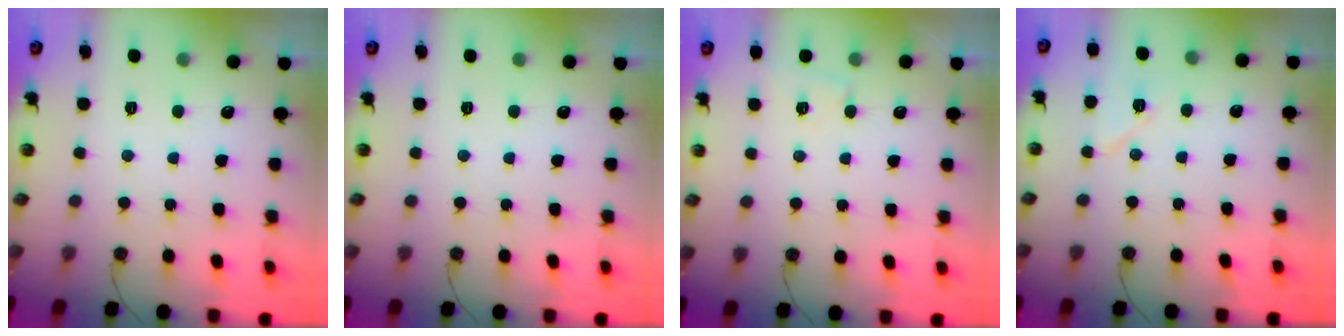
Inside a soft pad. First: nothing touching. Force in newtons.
{"total": 0.0}
{"total": 3.6, "press": 2.9, "slide": 2.1}
{"total": 6.8, "press": 6.8, "slide": 0.5}